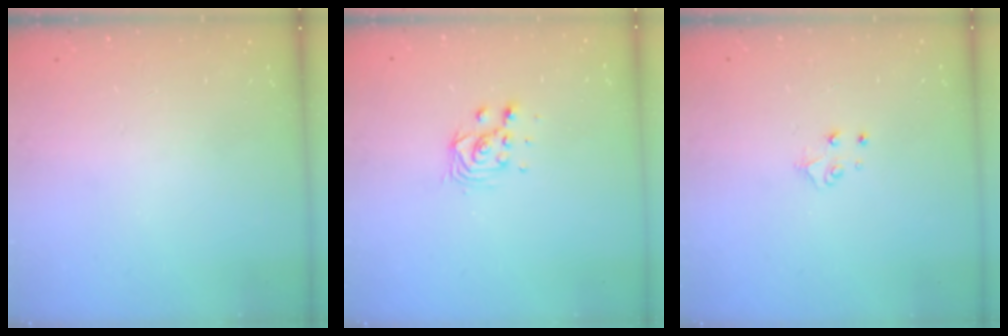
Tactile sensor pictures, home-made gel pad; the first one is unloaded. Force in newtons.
{"total": 4.9, "press": 4.9, "slide": 0.4}
{"total": 4.8, "press": 4.8, "slide": 0.5}